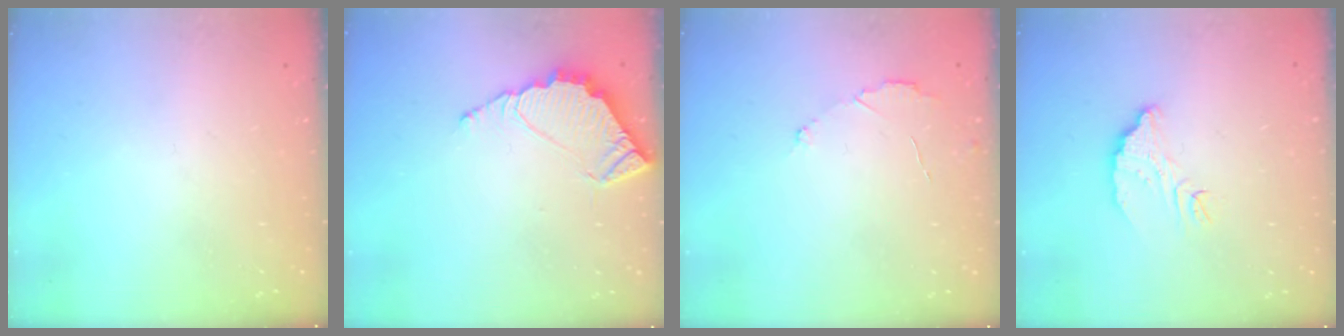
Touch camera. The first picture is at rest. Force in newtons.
{"total": 6.1, "press": 6.1, "slide": 0.3}
{"total": 3.6, "press": 3.6, "slide": 0.4}
{"total": 6.5, "press": 6.5, "slide": 0.4}